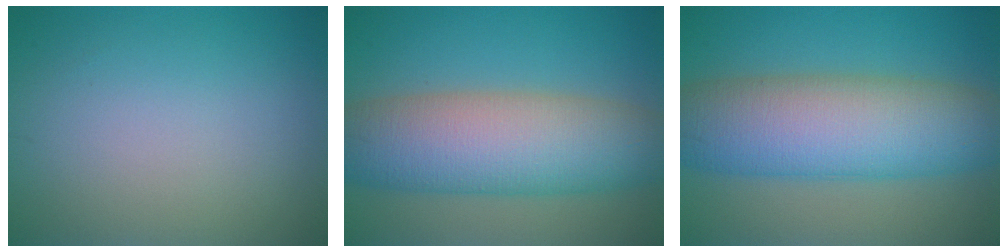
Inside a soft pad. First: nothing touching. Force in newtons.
{"total": 10.7, "press": 10.7, "slide": 0.6}
{"total": 11.2, "press": 11.2, "slide": 0.4}